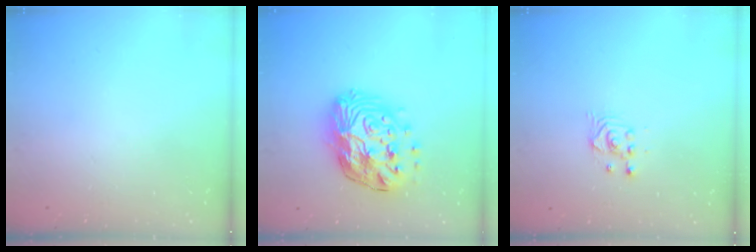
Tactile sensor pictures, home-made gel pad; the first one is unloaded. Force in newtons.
{"total": 18.7, "press": 18.7, "slide": 1.0}
{"total": 2.5, "press": 2.5, "slide": 0.1}